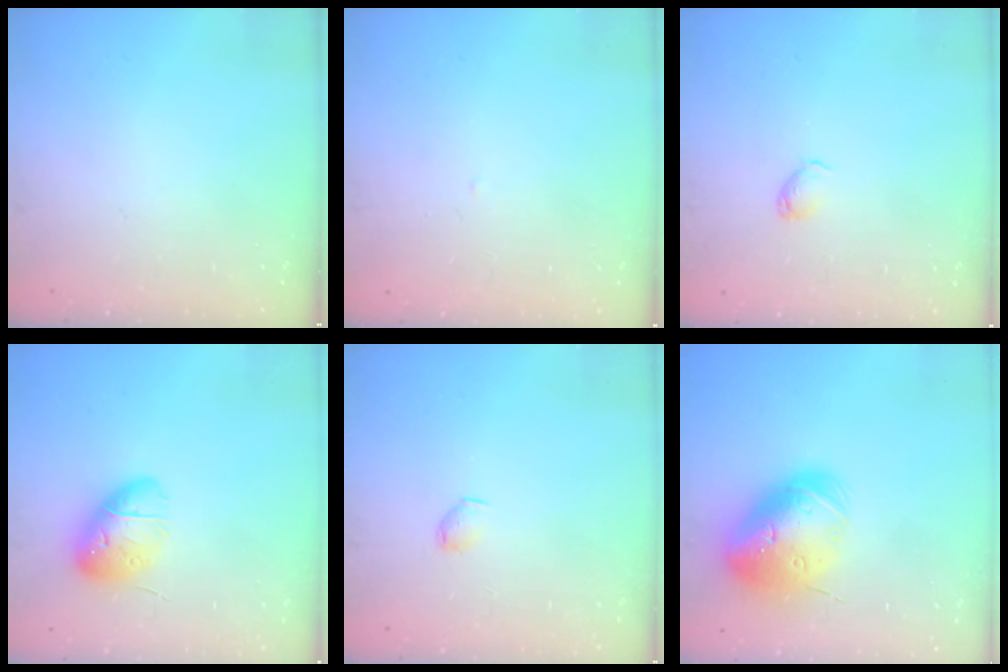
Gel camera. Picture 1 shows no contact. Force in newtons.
{"total": 1.6, "press": 1.6, "slide": 0.3}
{"total": 2.9, "press": 2.9, "slide": 0.5}
{"total": 14.8, "press": 14.4, "slide": 3.4}
{"total": 2.8, "press": 2.8, "slide": 0.5}
{"total": 25.7, "press": 25.4, "slide": 4.0}